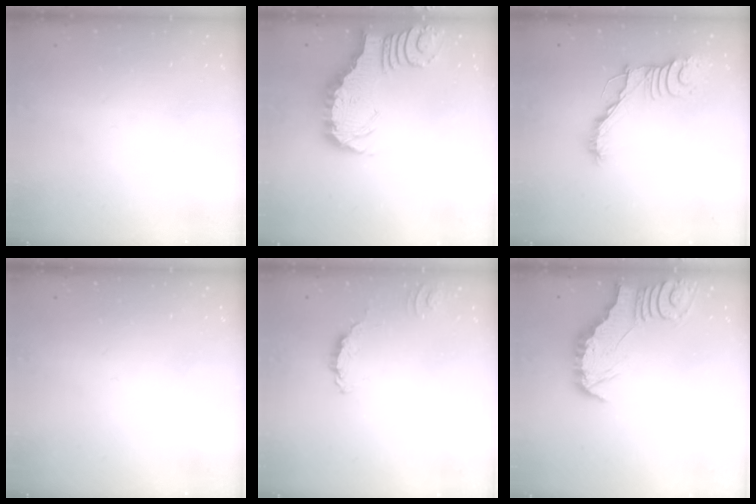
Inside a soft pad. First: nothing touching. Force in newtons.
{"total": 3.1, "press": 3.1, "slide": 0.5}
{"total": 13.1, "press": 13.1, "slide": 0.4}
{"total": 0.0}
{"total": 1.7, "press": 1.7, "slide": 0.2}
{"total": 2.9, "press": 2.8, "slide": 0.3}